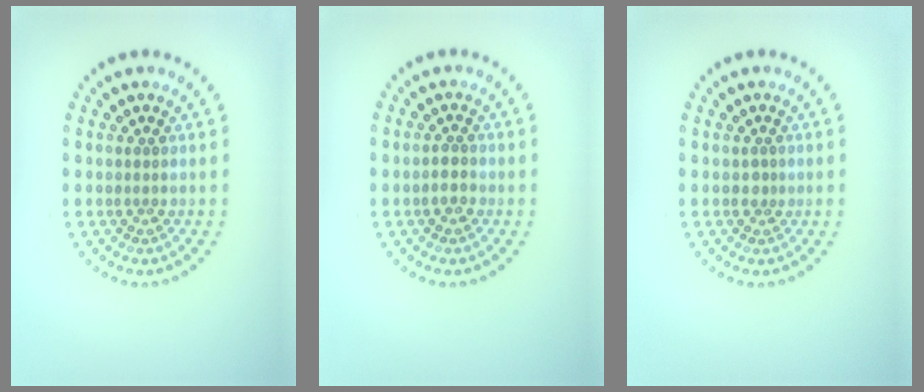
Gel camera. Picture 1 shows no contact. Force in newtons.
{"total": 1.3, "press": 1.3, "slide": 0.4}
{"total": 0.9, "press": 0.6, "slide": 0.7}